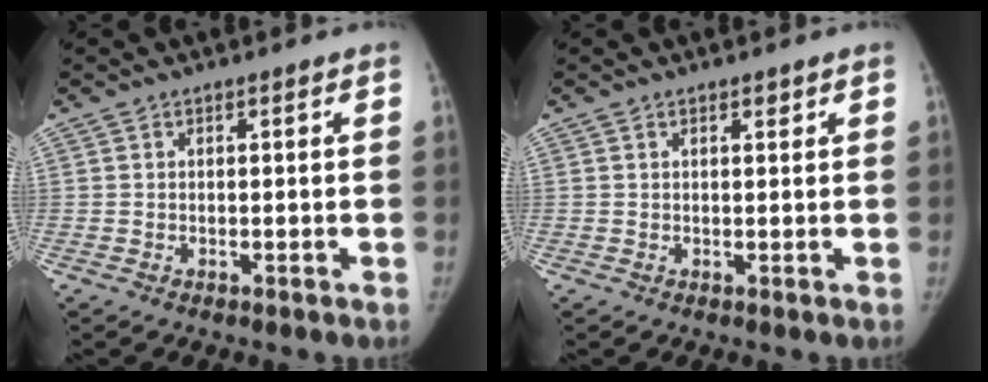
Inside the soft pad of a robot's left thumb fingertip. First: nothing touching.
{"total": 0.9, "force": [0.6, 0.4, 0.5], "torque": [-0.004, -0.003, 0.010]}